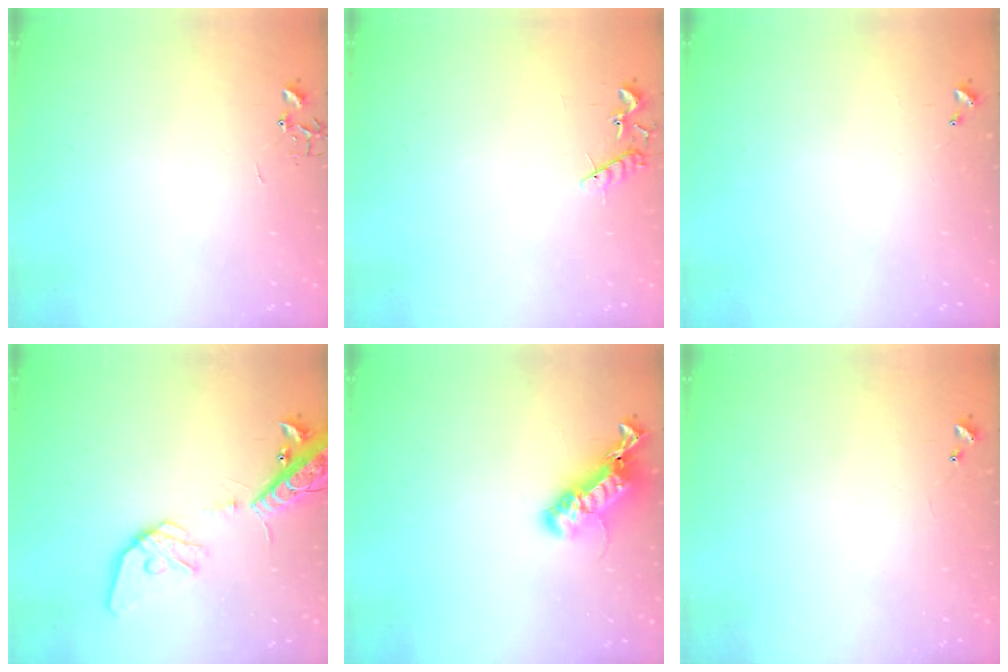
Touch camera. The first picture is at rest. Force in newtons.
{"total": 10.4, "press": 10.3, "slide": 0.9}
{"total": 0.0}
{"total": 18.9, "press": 18.6, "slide": 3.4}
{"total": 19.9, "press": 19.9, "slide": 0.3}
{"total": 4.7, "press": 4.7, "slide": 0.4}